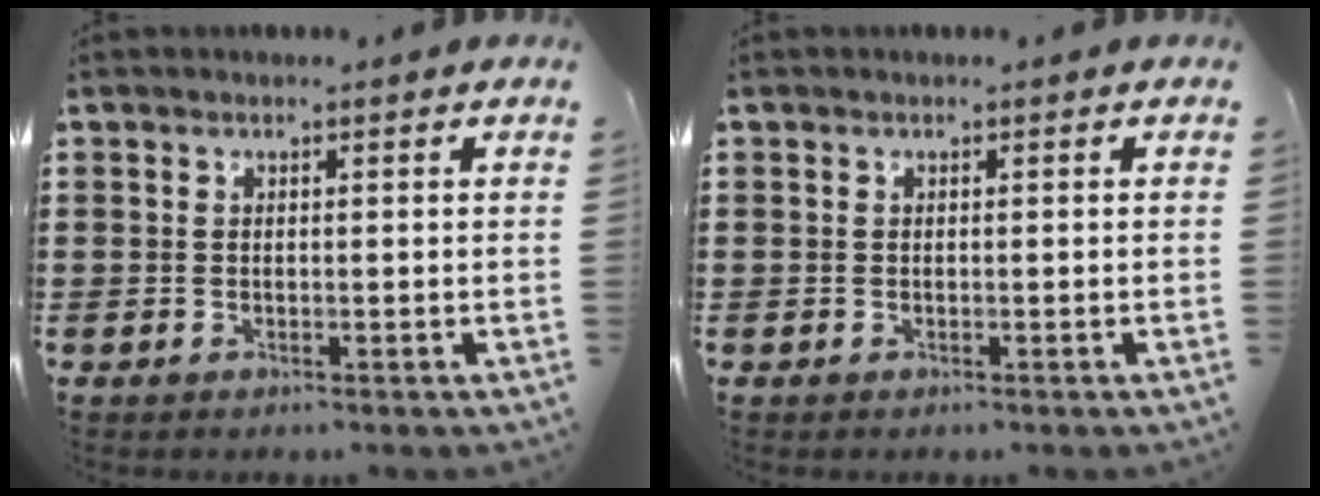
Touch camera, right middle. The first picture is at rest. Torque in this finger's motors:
{"motor_torque": [0.00, 0.00, 0.00, 0.00]}